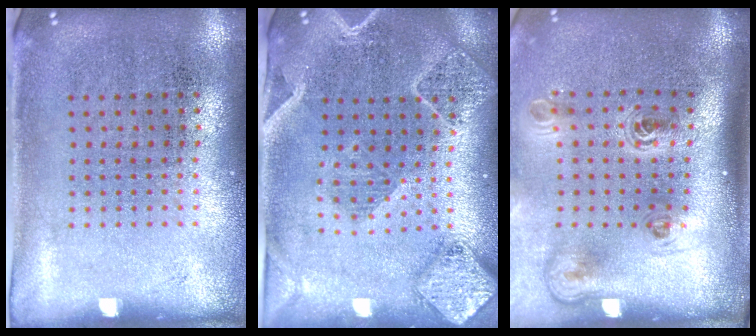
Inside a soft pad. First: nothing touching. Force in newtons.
{"total": 2.3, "press": 2.1, "slide": 0.9}
{"total": 2.3, "press": 1.5, "slide": 1.8}